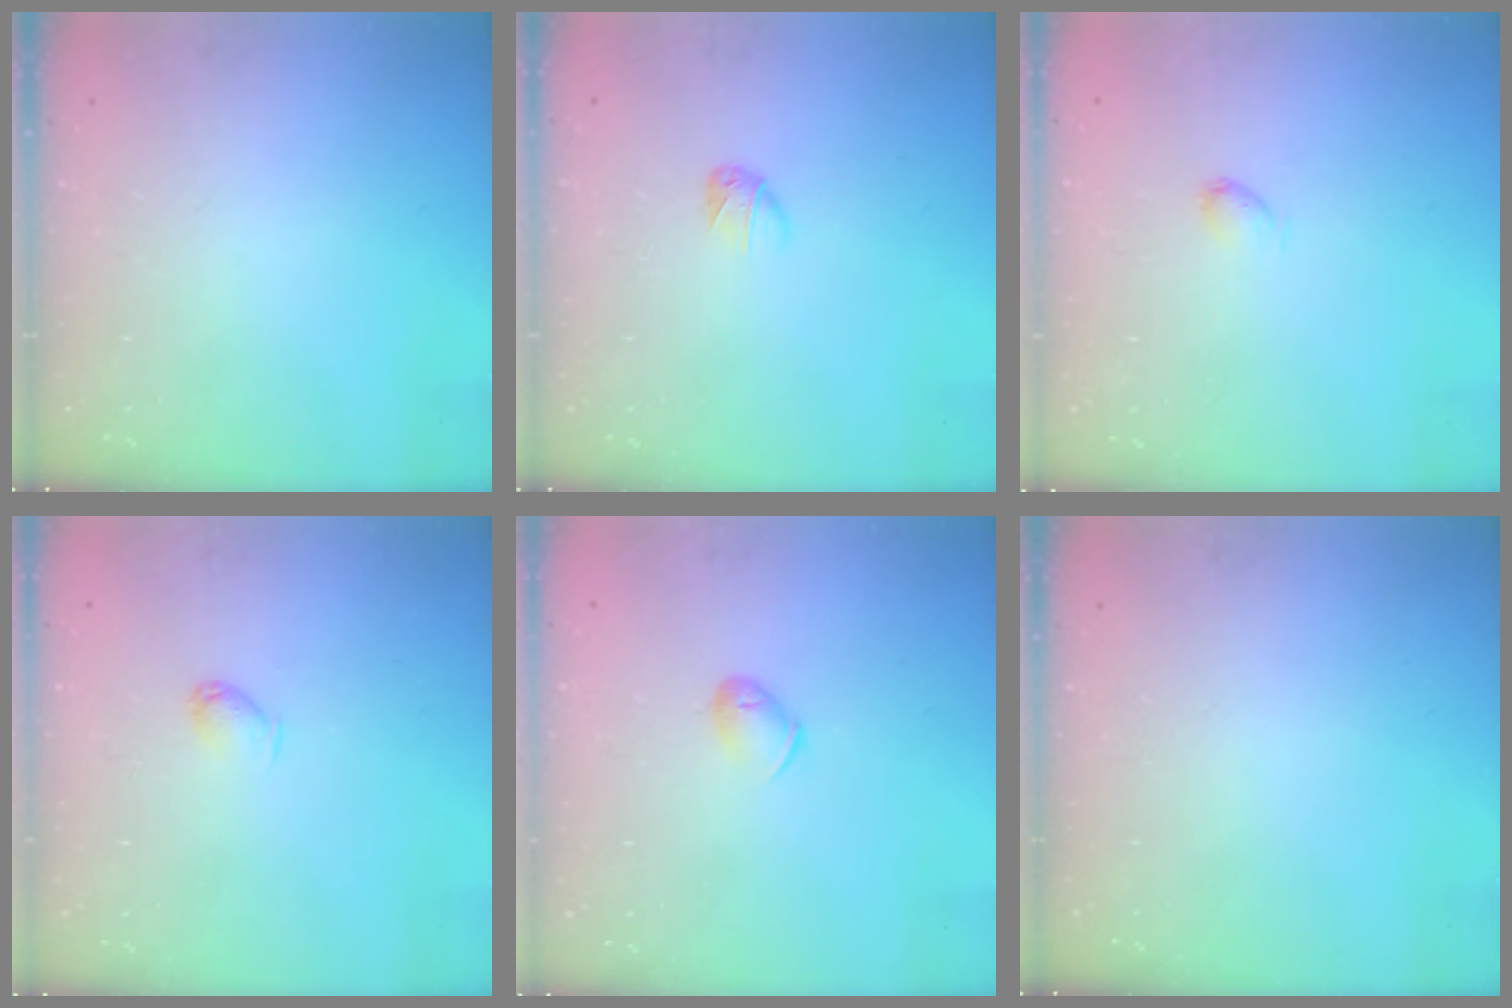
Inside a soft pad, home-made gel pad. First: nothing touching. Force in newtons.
{"total": 3.0, "press": 2.9, "slide": 0.7}
{"total": 2.8, "press": 2.7, "slide": 0.4}
{"total": 3.6, "press": 3.6, "slide": 0.6}
{"total": 6.5, "press": 6.4, "slide": 0.9}
{"total": 0.0}